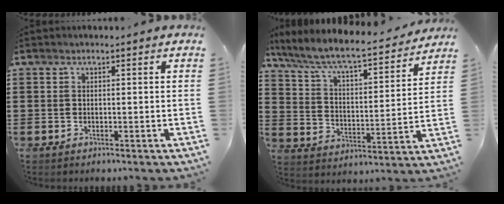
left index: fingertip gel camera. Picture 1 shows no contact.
{"total": 7.5, "force": [6.8, 0.6, 3.3], "torque": [-0.093, -0.044, 0.109]}